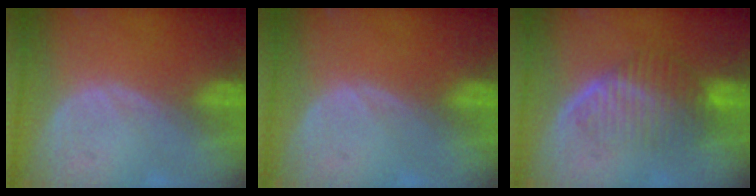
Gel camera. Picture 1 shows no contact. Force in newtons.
{"total": 0.0}
{"total": 6.6, "press": 6.4, "slide": 1.8}